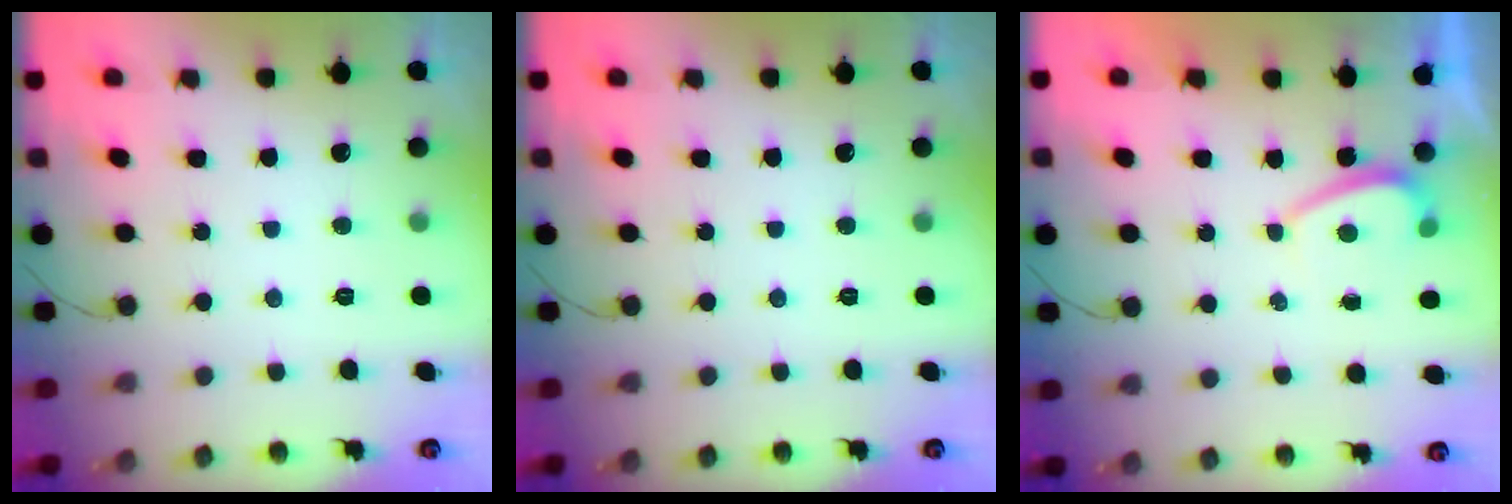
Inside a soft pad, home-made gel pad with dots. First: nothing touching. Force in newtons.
{"total": 0.0}
{"total": 0.9, "press": 0.7, "slide": 0.5}